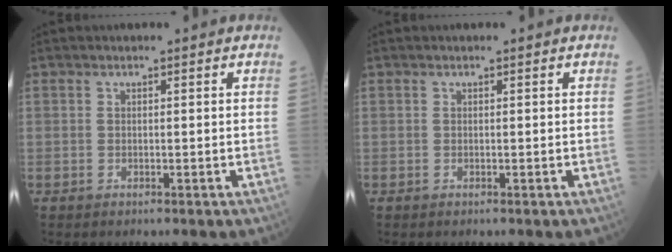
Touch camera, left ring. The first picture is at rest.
{"total": 0.0}